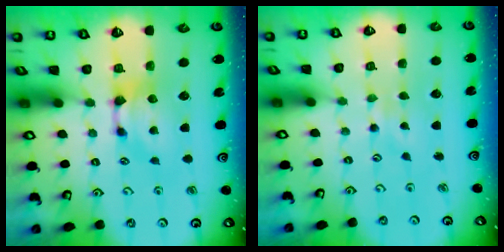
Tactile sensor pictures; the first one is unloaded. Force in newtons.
{"total": 3.7, "press": 3.7, "slide": 0.2}